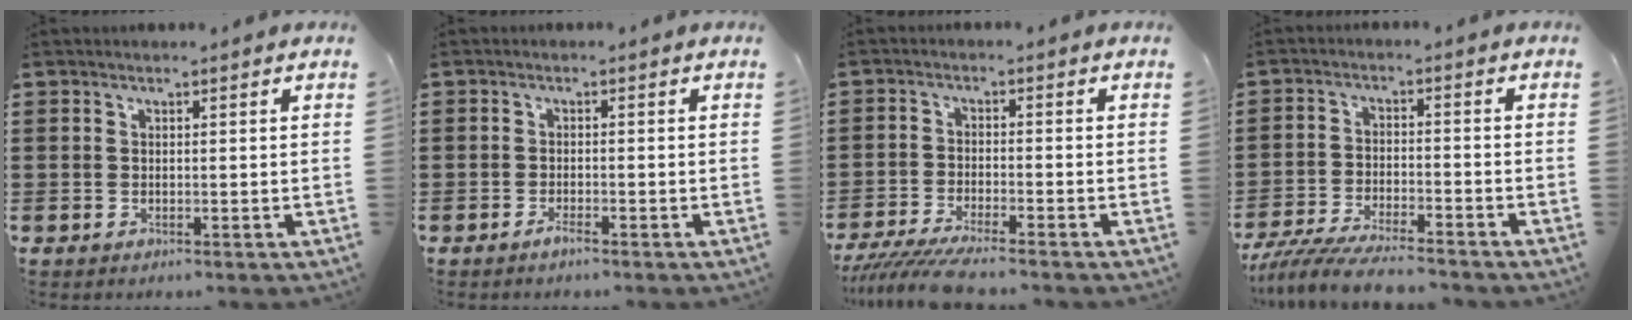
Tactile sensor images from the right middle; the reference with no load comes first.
{"total": 1.3, "force": [-1.1, 0.3, 0.6], "torque": [-0.015, -0.006, -0.020]}
{"total": 5.4, "force": [-4.8, -0.1, 2.4], "torque": [-0.057, -0.019, -0.095]}
{"total": 6.6, "force": [-6.1, 0.5, 2.4], "torque": [-0.061, -0.009, -0.120]}